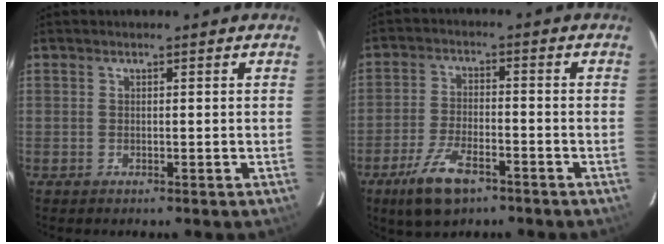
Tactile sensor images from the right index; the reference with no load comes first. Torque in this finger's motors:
{"motor_torque": [0.77, -0.76, 0.36, 0.09]}